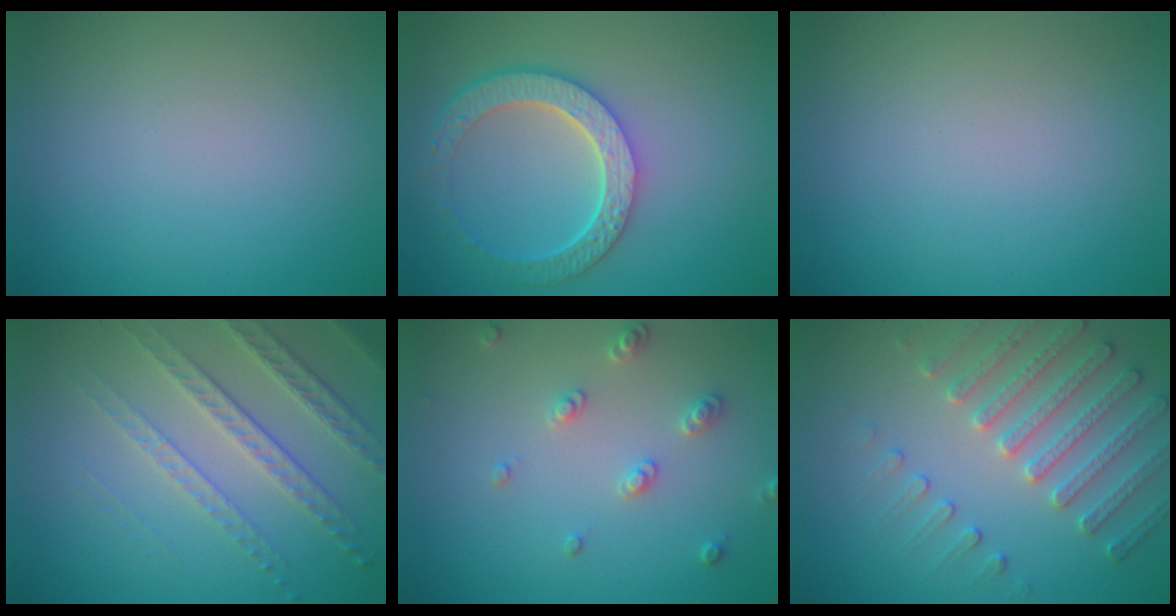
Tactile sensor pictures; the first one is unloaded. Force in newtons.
{"total": 5.9, "press": 4.5, "slide": 3.7}
{"total": 0.0}
{"total": 3.8, "press": 3.4, "slide": 1.5}
{"total": 2.2, "press": 2.1, "slide": 0.6}
{"total": 4.1, "press": 4.0, "slide": 0.8}